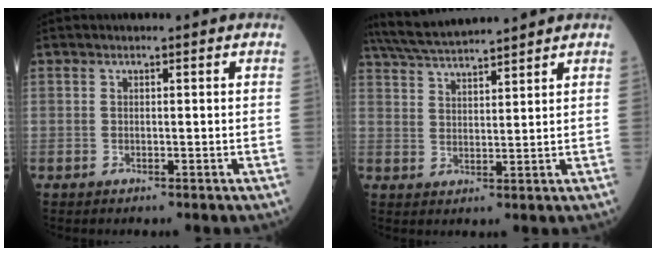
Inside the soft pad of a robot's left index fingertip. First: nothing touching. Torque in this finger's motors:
{"motor_torque": [0.05, -0.51, 0.08, 0.05]}